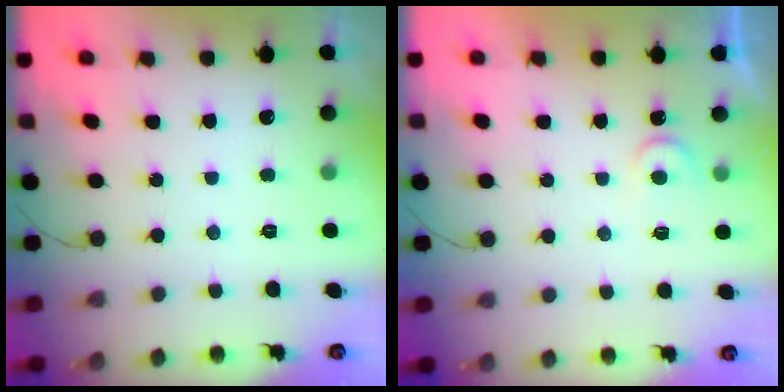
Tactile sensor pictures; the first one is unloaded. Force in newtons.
{"total": 4.1, "press": 4.1, "slide": 0.4}